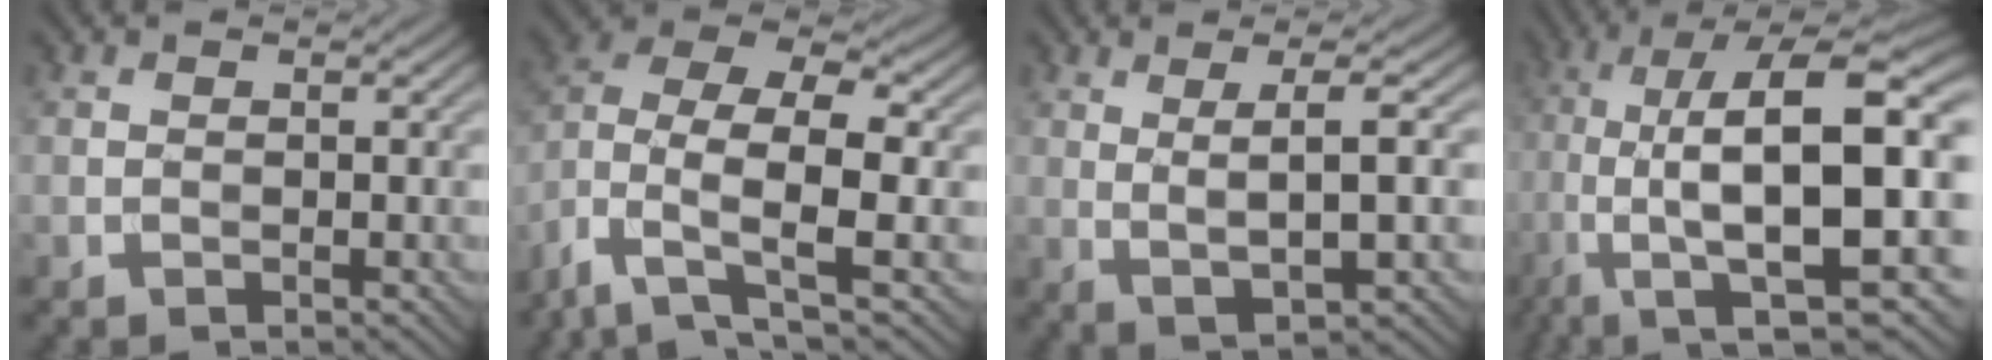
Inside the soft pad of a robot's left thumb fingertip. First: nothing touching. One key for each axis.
{"total": 9.6, "fx": -2.9, "fy": 5.1, "fz": 7.6, "tx": -0.155, "ty": -0.002, "tz": -0.074}
{"total": 5.3, "fx": 0.9, "fy": 0.8, "fz": 5.2, "tx": -0.103, "ty": 0.004, "tz": 0.020}
{"total": 18.5, "fx": -0.5, "fy": 7.0, "fz": 17.1, "tx": -0.314, "ty": 0.001, "tz": -0.003}